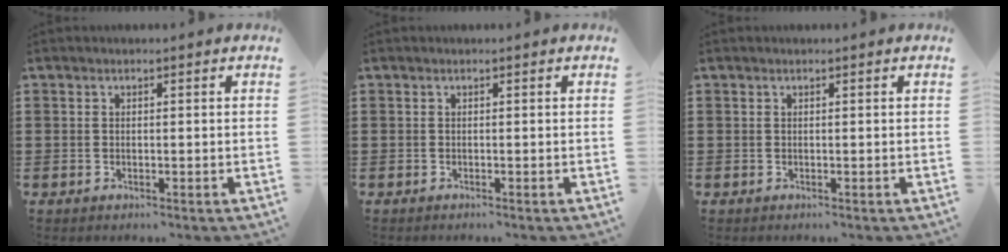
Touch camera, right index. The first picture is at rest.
{"total": 0.0}
{"total": 0.0}